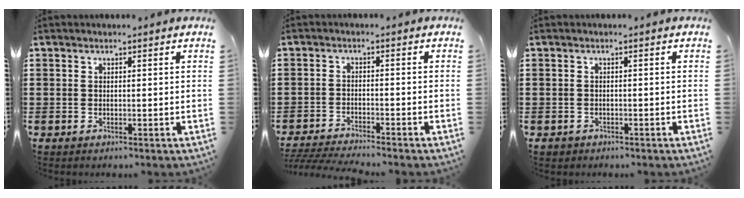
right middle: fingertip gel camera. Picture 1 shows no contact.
{"total": 3.3, "force": [-3.2, -0.2, 0.7], "torque": [-0.020, -0.006, -0.068]}
{"total": 0.7, "force": [-0.5, 0.4, 0.1], "torque": [-0.004, 0.001, -0.012]}